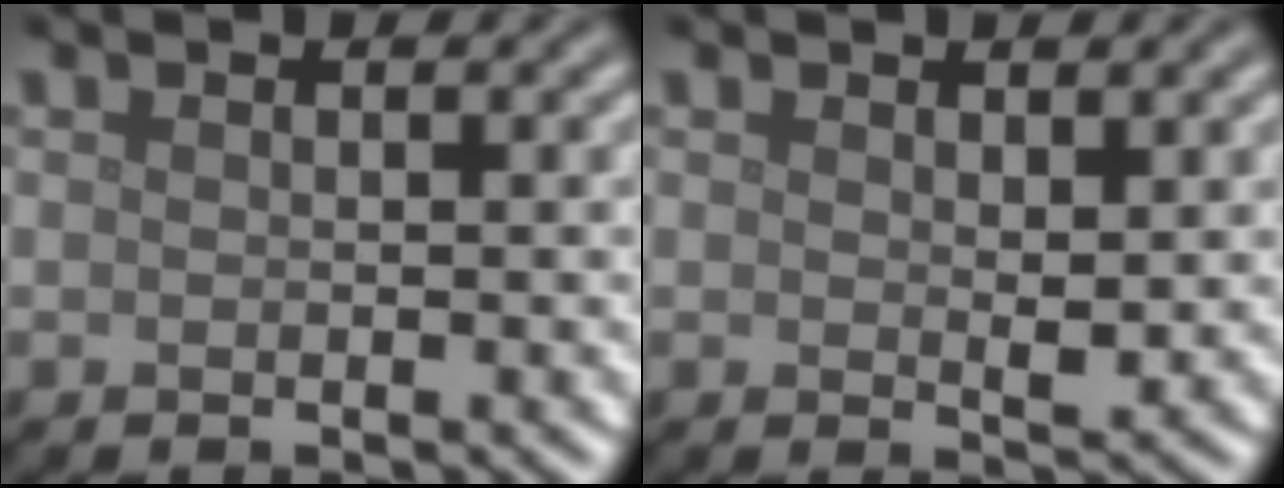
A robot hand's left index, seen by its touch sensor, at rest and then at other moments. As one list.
[{"total": 1.3, "force": [0.6, 0.5, 1.0], "torque": [-0.018, -0.005, 0.012]}]